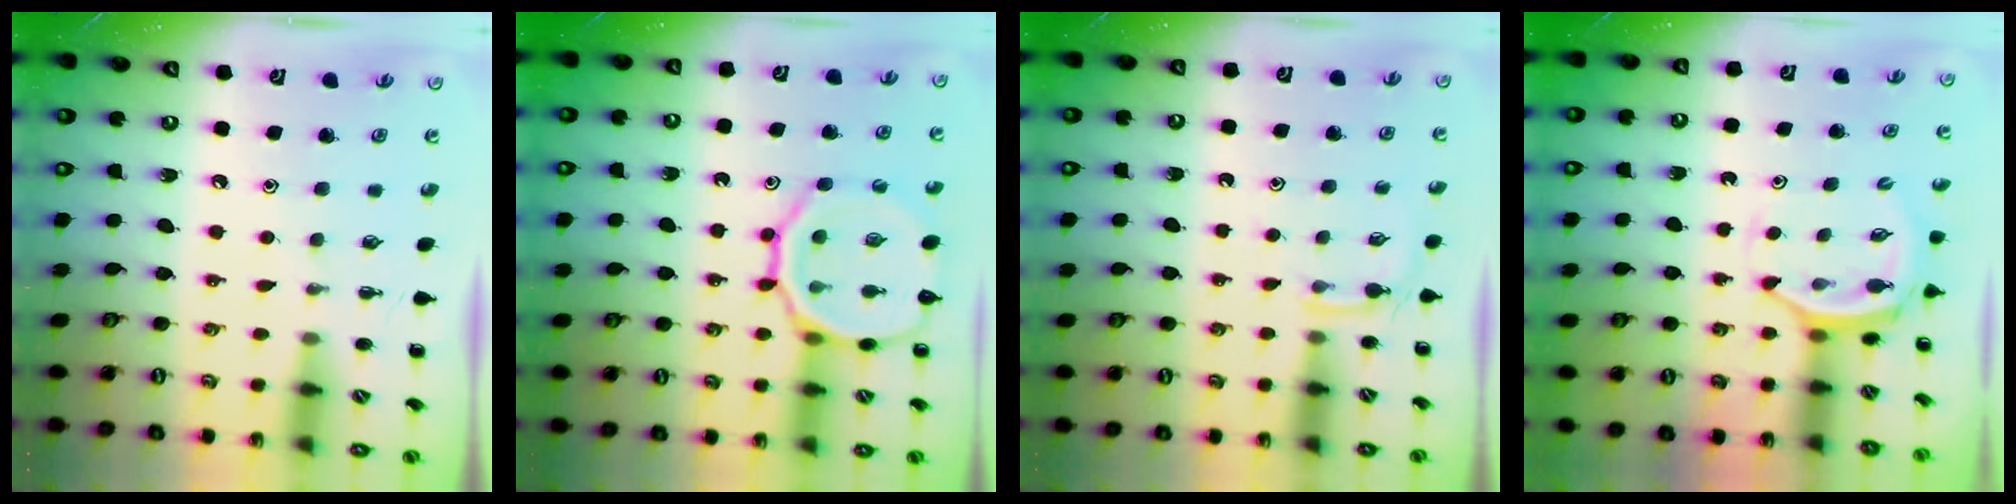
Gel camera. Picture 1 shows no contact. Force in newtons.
{"total": 16.1, "press": 16.0, "slide": 2.4}
{"total": 3.3, "press": 3.1, "slide": 1.1}
{"total": 4.3, "press": 4.3, "slide": 0.2}